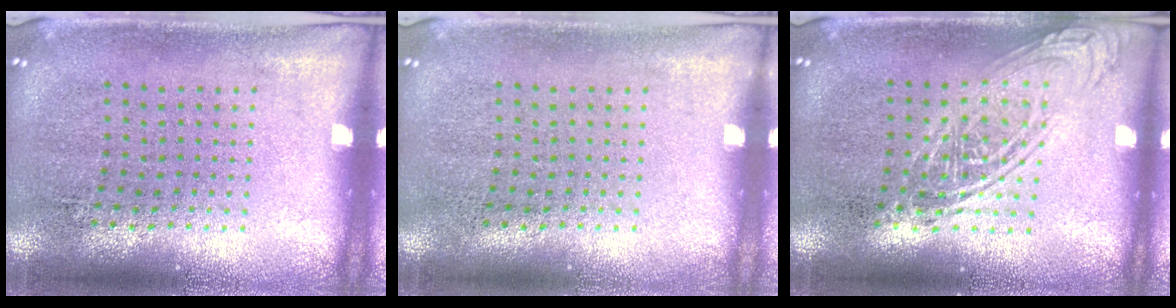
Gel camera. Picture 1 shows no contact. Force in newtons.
{"total": 0.0}
{"total": 1.6, "press": 1.6, "slide": 0.1}